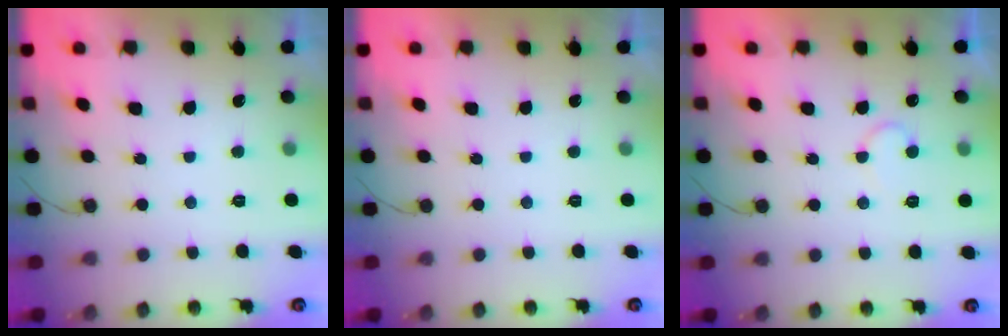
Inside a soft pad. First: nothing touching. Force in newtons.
{"total": 1.8, "press": 1.8, "slide": 0.1}
{"total": 6.2, "press": 6.2, "slide": 0.5}